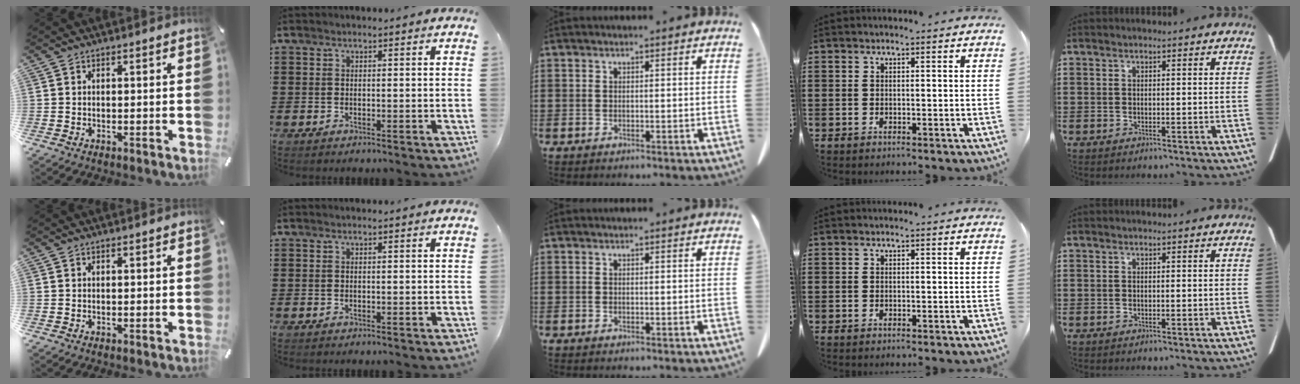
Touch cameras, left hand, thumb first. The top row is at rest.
{}